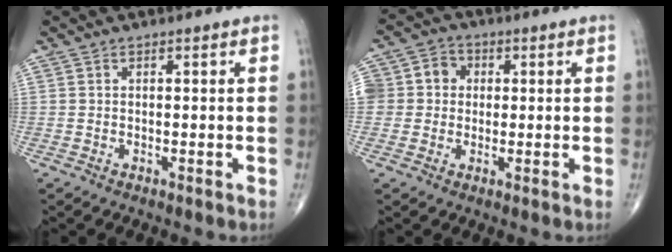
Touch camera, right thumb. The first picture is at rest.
{"total": 9.3, "force": [1.1, 8.5, 3.7], "torque": [-0.056, 0.028, 0.016]}